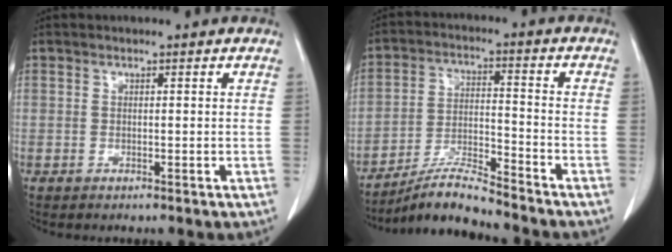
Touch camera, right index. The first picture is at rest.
{"total": 8.1, "force": [-7.6, -0.3, 2.7], "torque": [-0.056, -0.006, -0.137]}